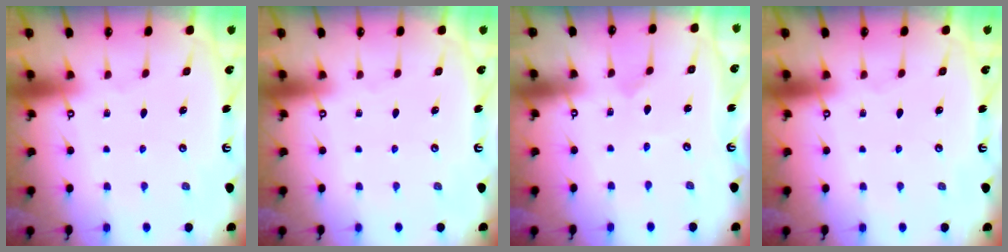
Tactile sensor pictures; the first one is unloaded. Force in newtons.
{"total": 0.0}
{"total": 0.9, "press": 0.9, "slide": 0.1}
{"total": 0.0}